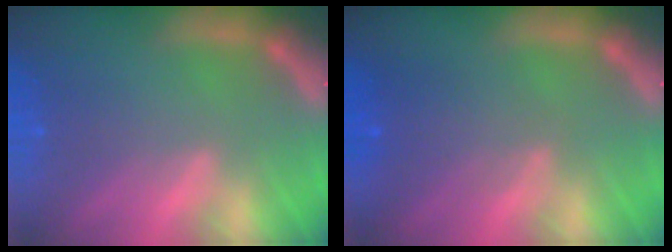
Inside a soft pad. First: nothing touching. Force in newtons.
{"total": 3.5}